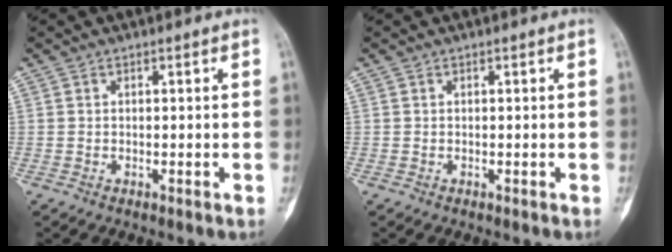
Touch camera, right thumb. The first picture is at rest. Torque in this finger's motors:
{"motor_torque": [-0.04, 0.05, -0.20, -0.12, 0.00]}